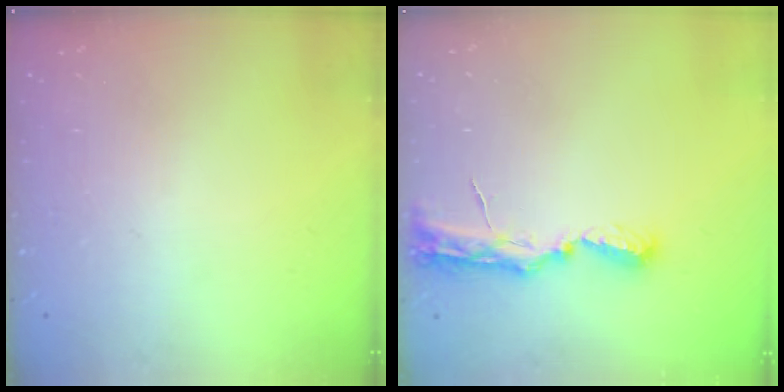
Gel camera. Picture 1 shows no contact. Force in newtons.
{"total": 7.7, "press": 7.7, "slide": 0.8}